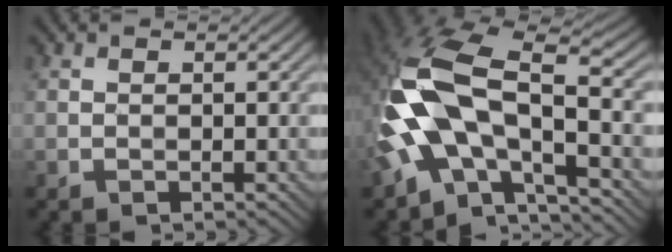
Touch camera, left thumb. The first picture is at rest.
{"total": 15.3, "force": [-3.2, 7.4, 13.0], "torque": [-0.278, 0.006, -0.072]}